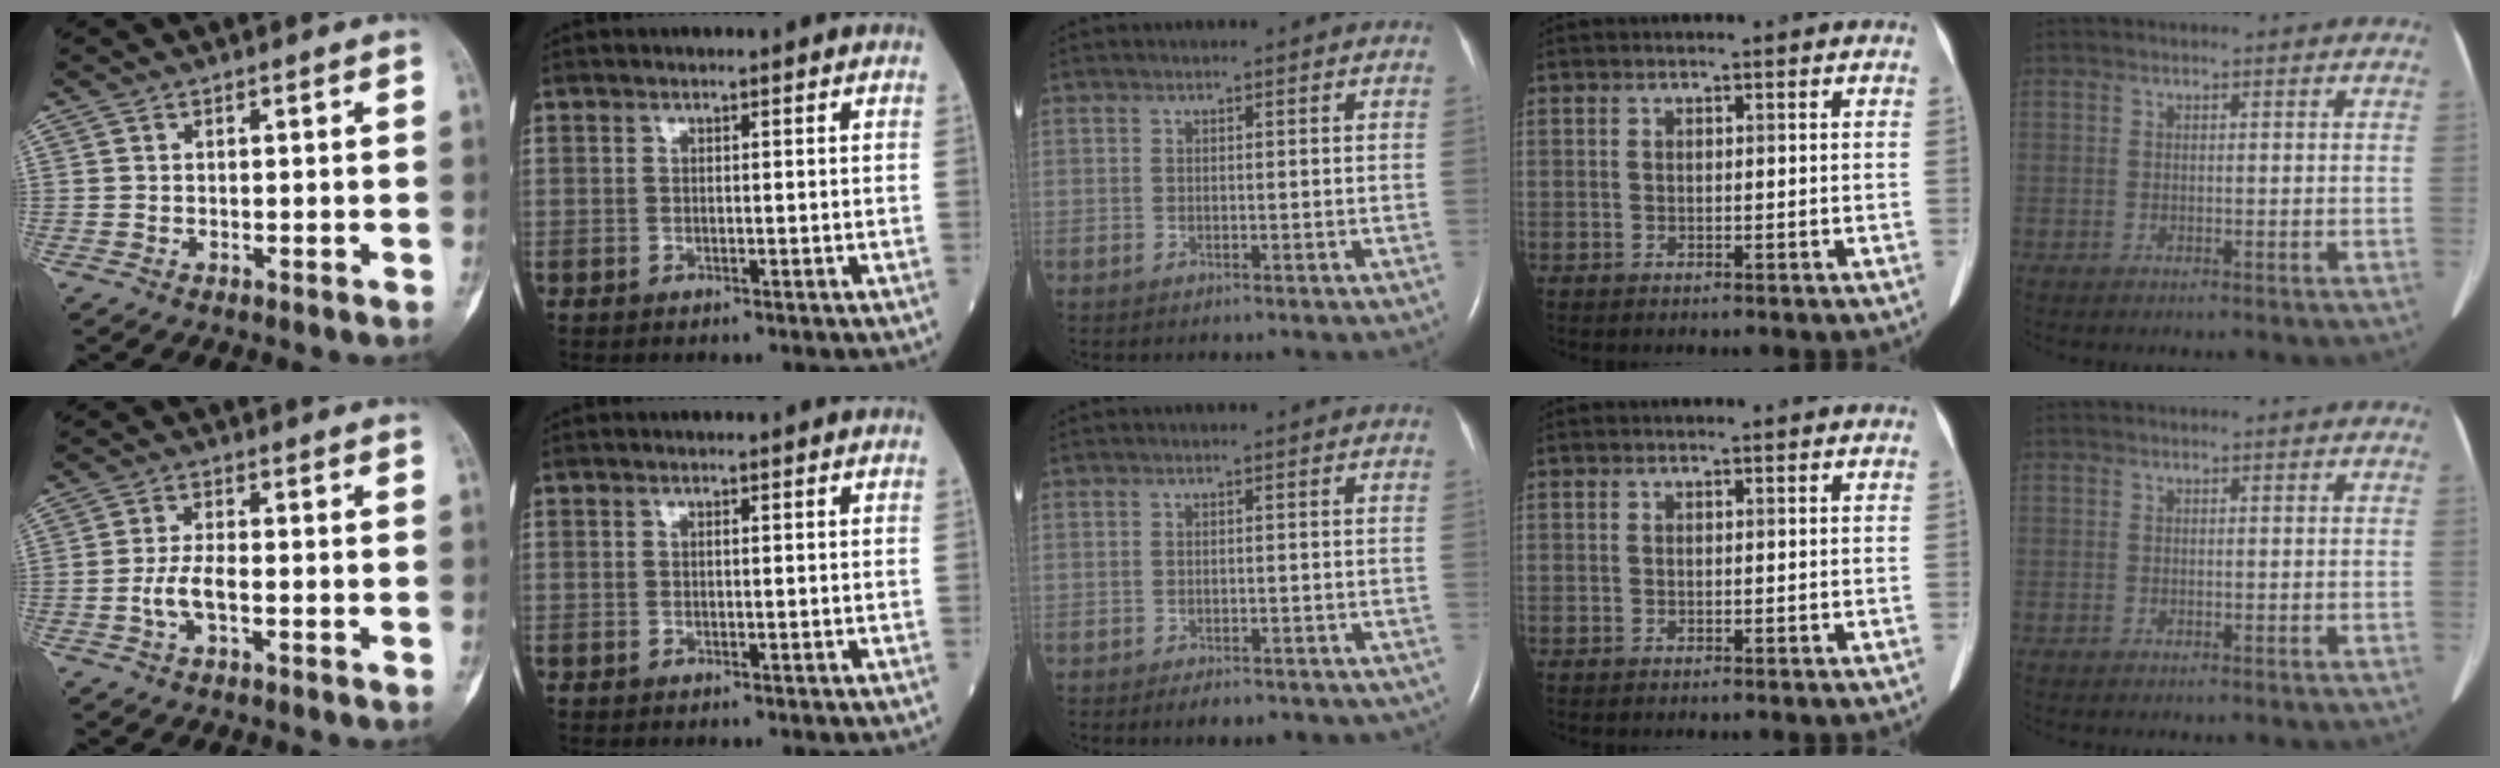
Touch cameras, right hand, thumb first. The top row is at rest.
{"thumb": {"total": 4.2, "force": [-1.3, 1.5, 3.7], "torque": [-0.083, 0.012, -0.027]}, "middle": {"total": 6.0, "force": [-5.0, 2.2, 2.6], "torque": [-0.029, 0.000, -0.051]}}